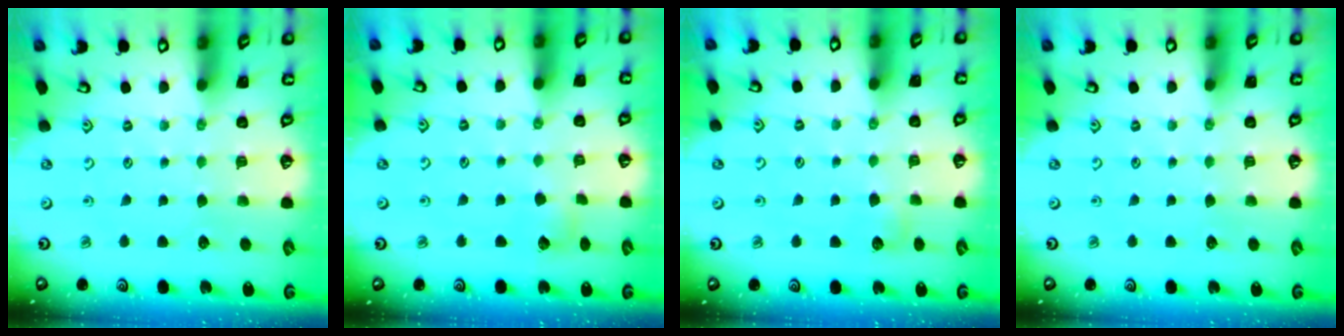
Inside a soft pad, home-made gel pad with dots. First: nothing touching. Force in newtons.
{"total": 4.1, "press": 4.0, "slide": 0.5}
{"total": 4.3, "press": 4.2, "slide": 0.5}
{"total": 0.0}